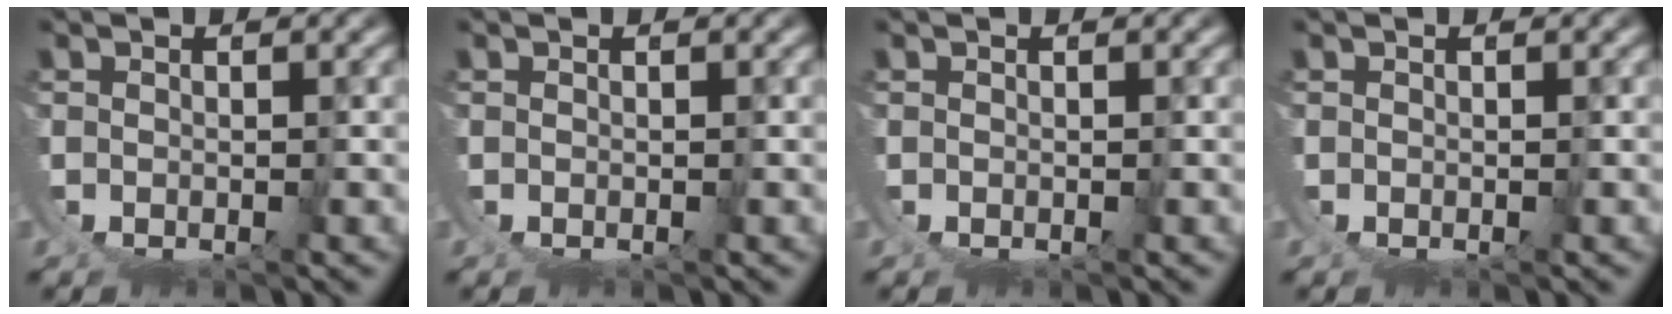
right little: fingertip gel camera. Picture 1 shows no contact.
{"total": 0.0}
{"total": 0.0}
{"total": 0.0}